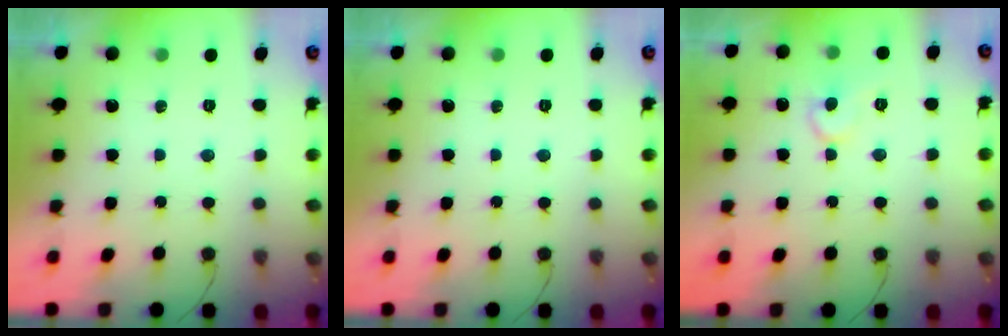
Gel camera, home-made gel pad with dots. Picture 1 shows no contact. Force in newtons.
{"total": 0.0}
{"total": 8.6, "press": 8.5, "slide": 0.7}